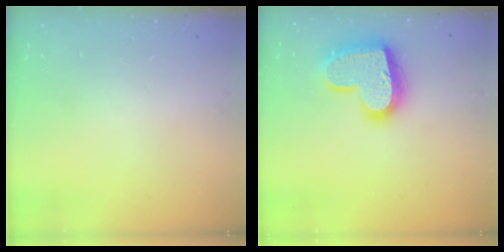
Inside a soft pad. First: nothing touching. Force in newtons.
{"total": 20.0, "press": 20.0, "slide": 1.2}